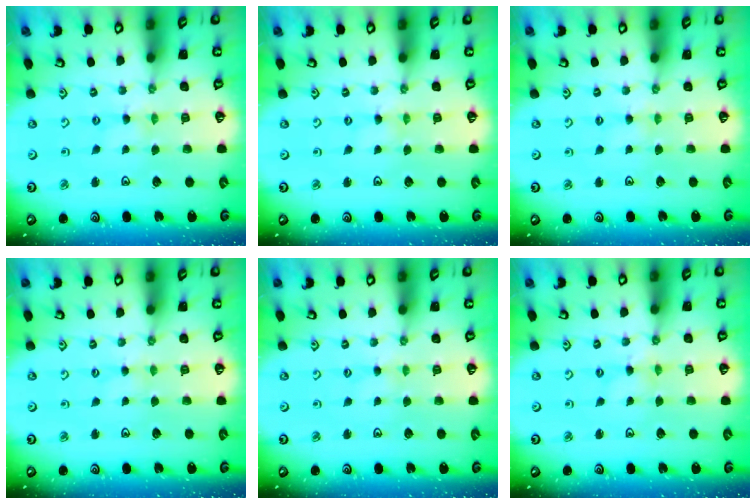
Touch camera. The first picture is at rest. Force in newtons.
{"total": 0.0}
{"total": 1.8, "press": 1.7, "slide": 0.3}
{"total": 0.9, "press": 0.9, "slide": 0.1}
{"total": 0.0}
{"total": 0.0}